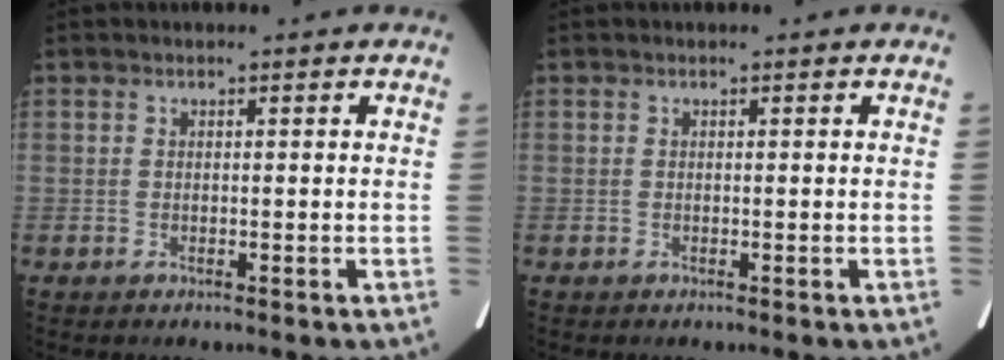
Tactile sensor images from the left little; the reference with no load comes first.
{"total": 0.0}